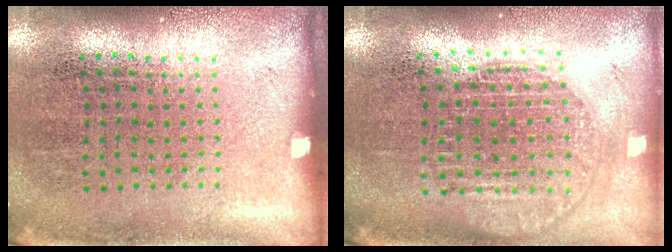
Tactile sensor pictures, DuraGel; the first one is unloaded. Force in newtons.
{"total": 1.8, "press": 1.5, "slide": 0.9}